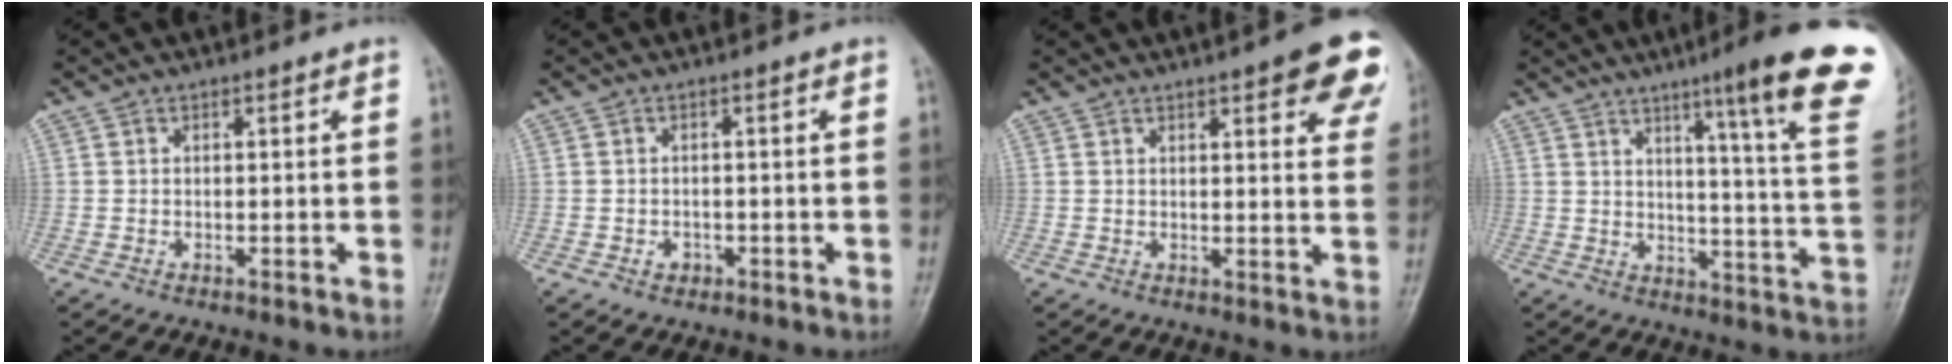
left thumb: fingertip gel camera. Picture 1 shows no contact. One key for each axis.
{"total": 1.5, "fx": -0.7, "fy": 1.2, "fz": 0.5, "tx": -0.002, "ty": 0.007, "tz": -0.008}
{"total": 11.3, "fx": 6.0, "fy": 3.3, "fz": 8.9, "tx": -0.073, "ty": -0.019, "tz": 0.066}
{"total": 21.4, "fx": 12.6, "fy": 1.4, "fz": 17.2, "tx": -0.209, "ty": -0.065, "tz": 0.155}